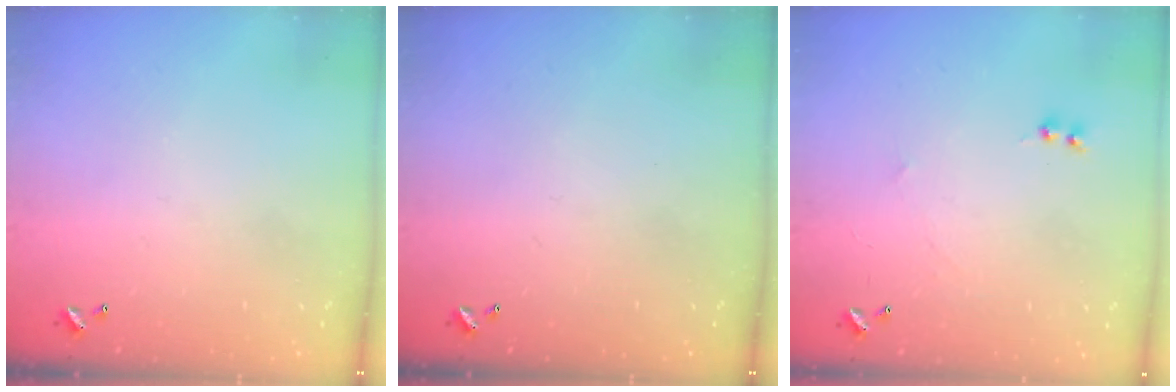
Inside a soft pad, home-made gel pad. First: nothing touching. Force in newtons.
{"total": 0.0}
{"total": 1.1, "press": 0.9, "slide": 0.6}